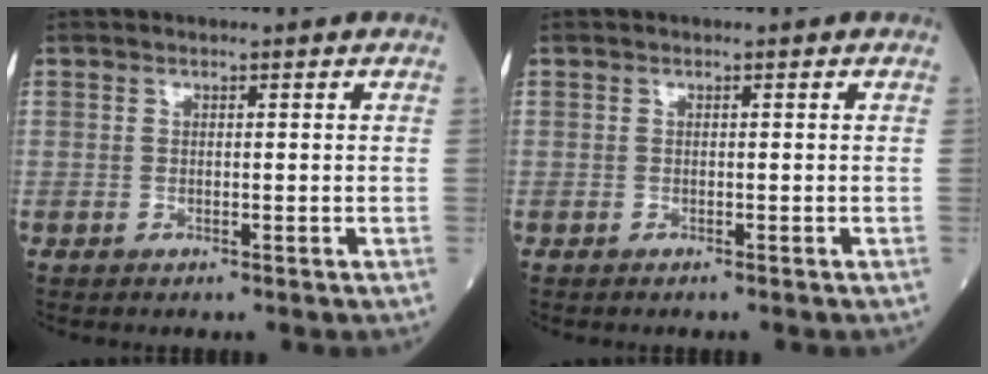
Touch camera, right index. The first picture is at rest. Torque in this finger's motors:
{"motor_torque": [-0.07, -0.06, 0.09, 0.02]}